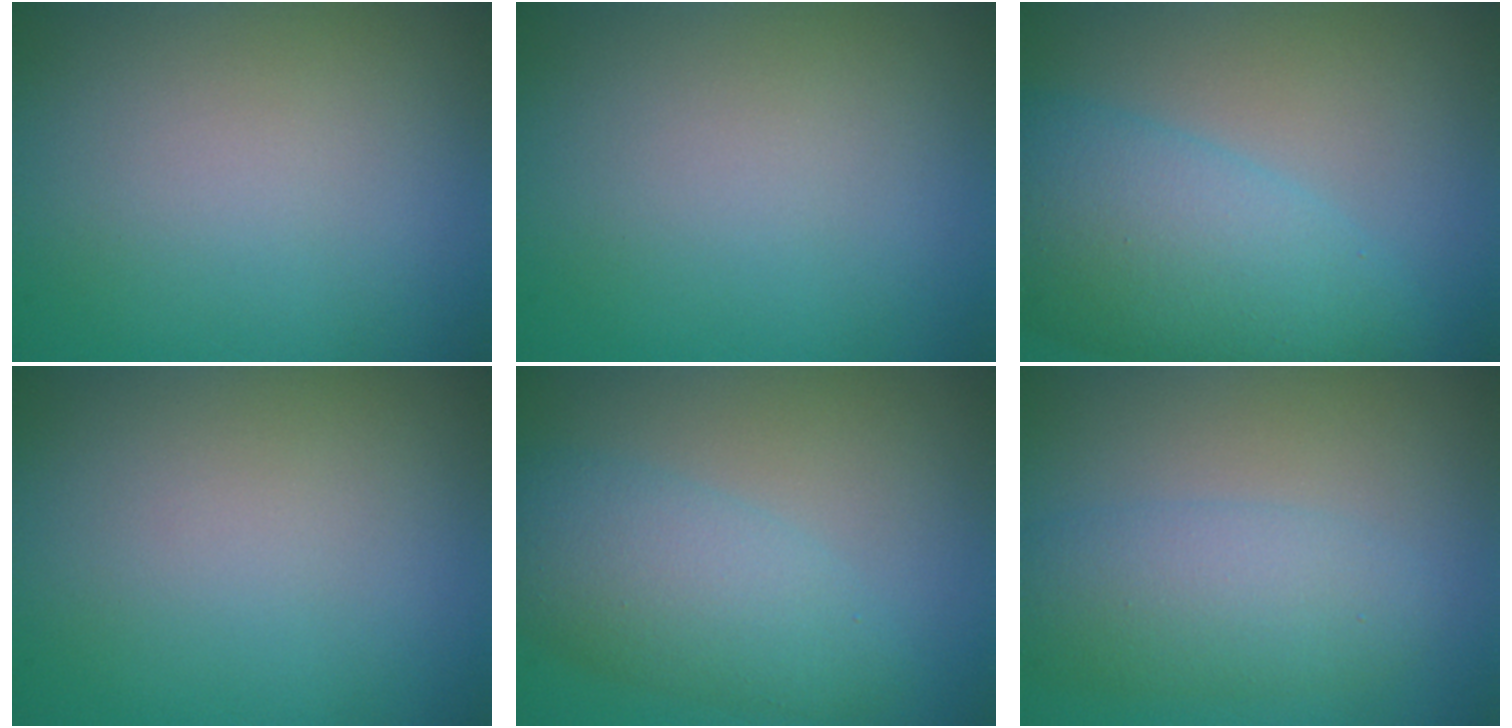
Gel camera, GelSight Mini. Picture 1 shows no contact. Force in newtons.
{"total": 0.0}
{"total": 8.2, "press": 8.2, "slide": 0.3}
{"total": 0.0}
{"total": 4.9, "press": 4.9, "slide": 0.1}
{"total": 4.3, "press": 4.3, "slide": 0.1}